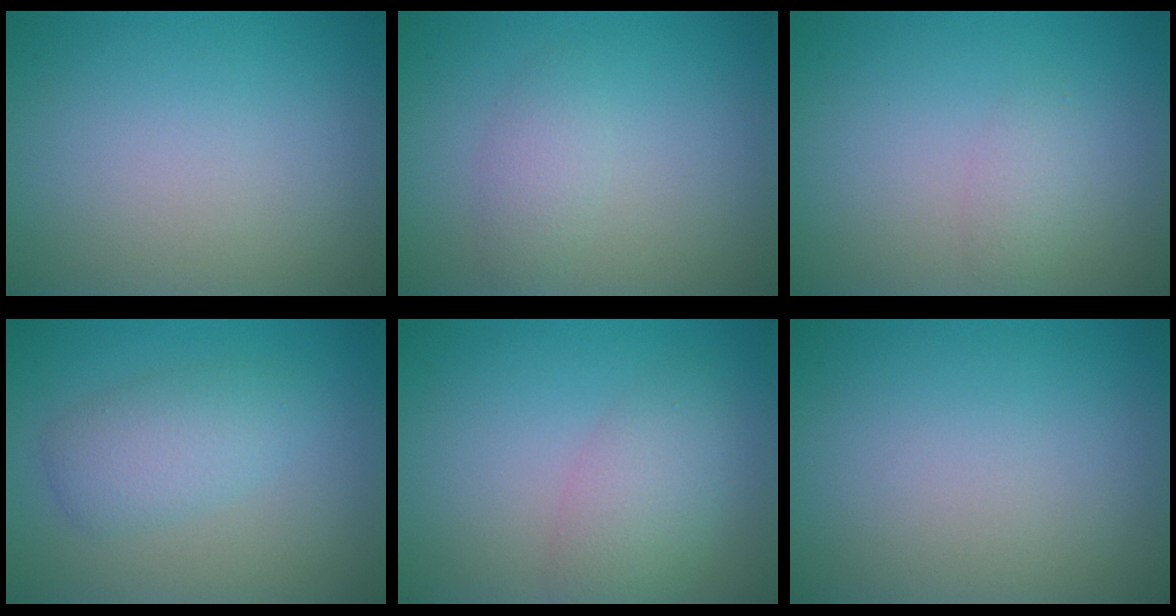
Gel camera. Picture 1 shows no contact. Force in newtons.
{"total": 1.7, "press": 1.7, "slide": 0.0}
{"total": 1.2, "press": 1.2, "slide": 0.1}
{"total": 3.4, "press": 3.4, "slide": 0.2}
{"total": 3.7, "press": 3.7, "slide": 0.2}
{"total": 0.0}